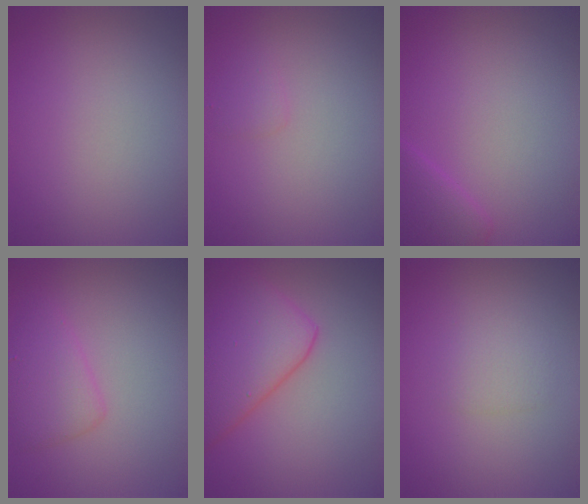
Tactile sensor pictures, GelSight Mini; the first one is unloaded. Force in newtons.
{"total": 0.8, "press": 0.7, "slide": 0.1}
{"total": 2.3, "press": 2.3, "slide": 0.1}
{"total": 2.8, "press": 2.8, "slide": 0.3}
{"total": 7.4, "press": 7.4, "slide": 0.4}
{"total": 1.4, "press": 1.4, "slide": 0.0}